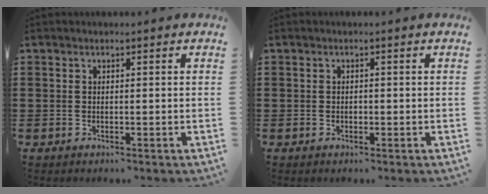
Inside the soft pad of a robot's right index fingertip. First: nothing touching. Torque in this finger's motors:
{"motor_torque": [2.14, 0.00, 0.02, 0.01]}